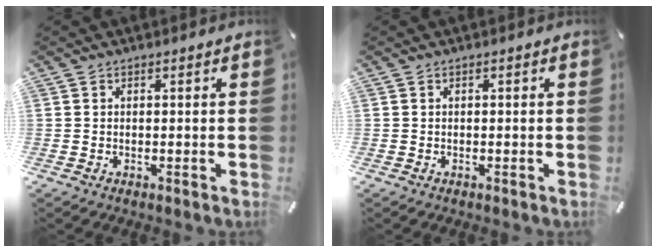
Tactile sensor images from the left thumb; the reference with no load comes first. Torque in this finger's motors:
{"motor_torque": [-0.22, 0.22, -0.06, 0.06, 0.00]}